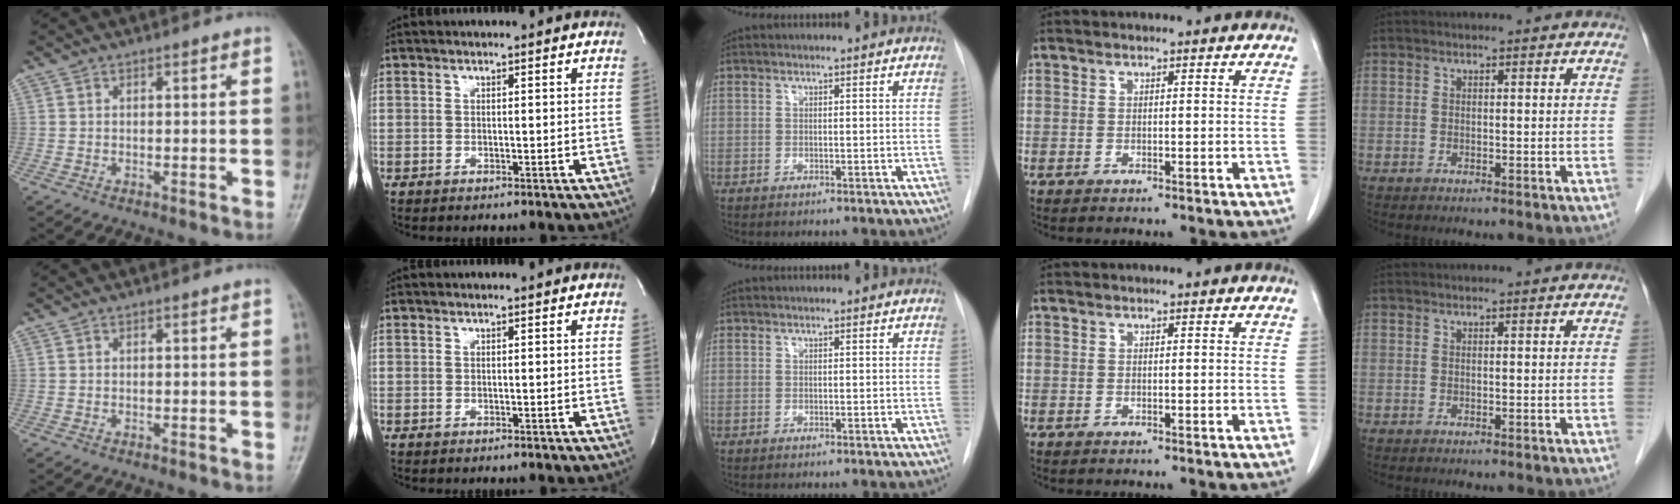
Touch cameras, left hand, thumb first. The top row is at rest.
{}